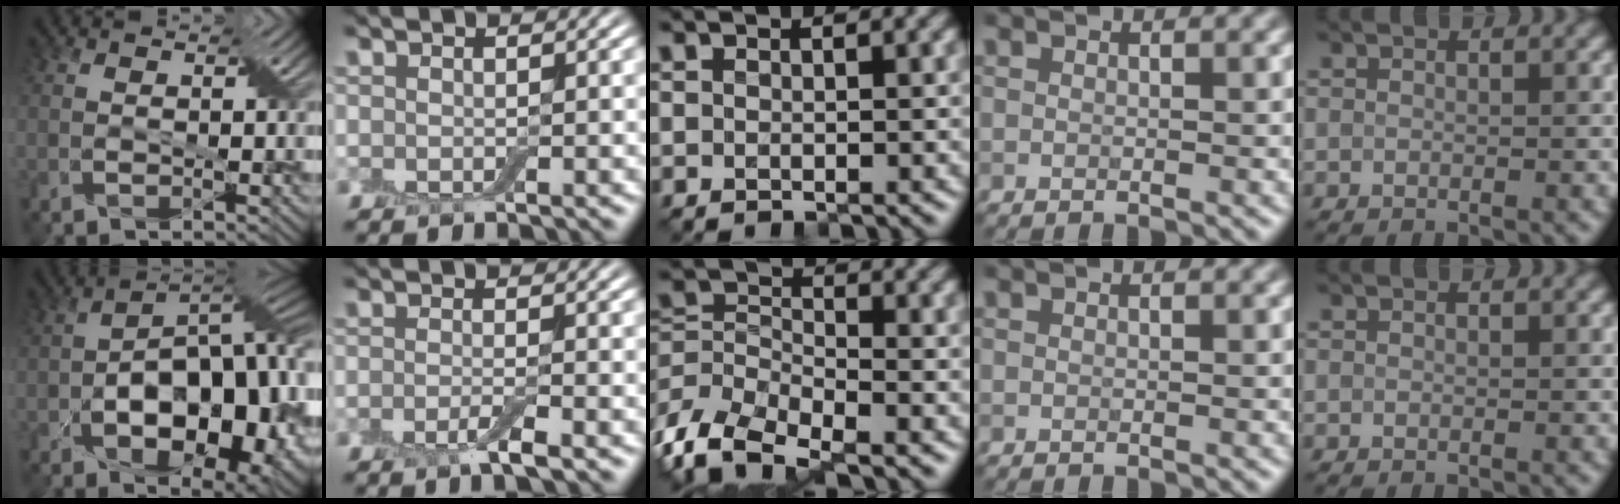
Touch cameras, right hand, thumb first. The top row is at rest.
{"thumb": {"total": 16.7, "force": [-3.6, 9.7, 13.1], "torque": [-0.166, -0.009, -0.048]}, "index": {"total": 2.1, "force": [-0.9, 0.4, 1.8], "torque": [-0.029, -0.002, -0.021]}, "middle": {"total": 6.5, "force": [-4.3, 3.2, 3.8], "torque": [-0.082, -0.009, -0.091]}}